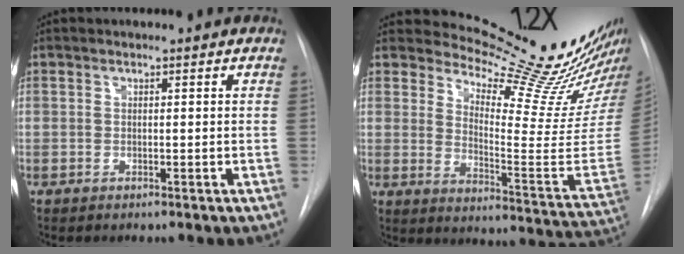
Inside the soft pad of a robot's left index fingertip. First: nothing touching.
{"total": 21.6, "force": [19.7, 2.0, 8.6], "torque": [-0.120, -0.123, 0.252]}